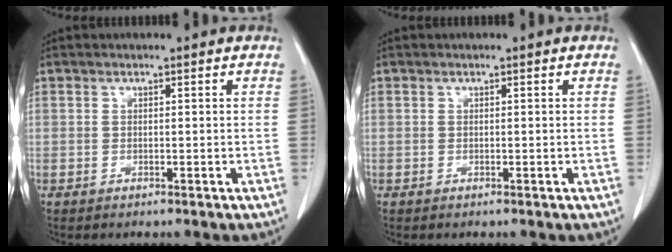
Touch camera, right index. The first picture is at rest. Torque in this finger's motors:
{"motor_torque": [0.00, 0.00, 0.00, 0.00]}